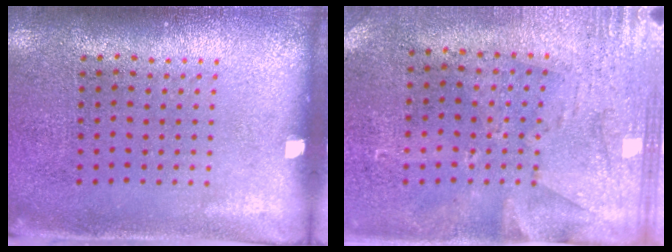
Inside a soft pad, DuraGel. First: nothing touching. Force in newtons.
{"total": 2.8, "press": 2.3, "slide": 1.6}